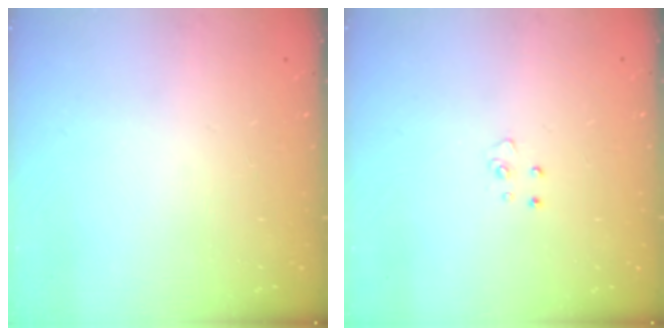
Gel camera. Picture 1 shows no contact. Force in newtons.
{"total": 3.1, "press": 3.1, "slide": 0.3}